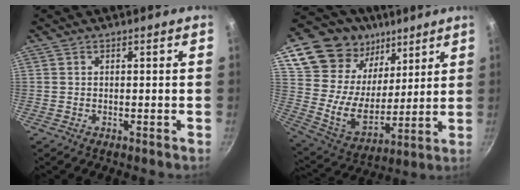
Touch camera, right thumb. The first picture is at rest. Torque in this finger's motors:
{"motor_torque": [-1.55, 1.84, 0.48, 0.10, 0.12]}